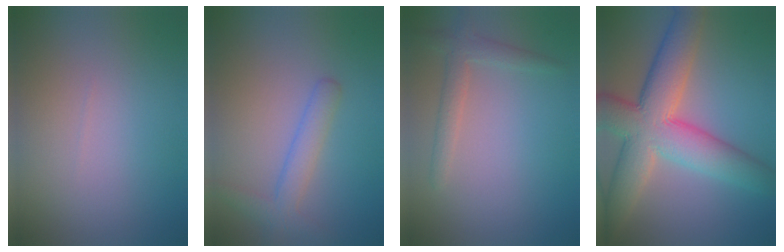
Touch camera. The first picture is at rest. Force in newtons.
{"total": 2.9, "press": 2.9, "slide": 0.2}
{"total": 2.2, "press": 2.2, "slide": 0.1}
{"total": 10.5, "press": 10.5, "slide": 0.8}